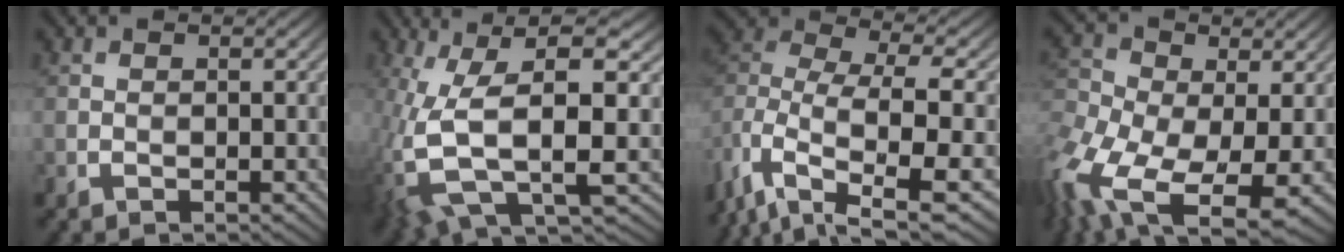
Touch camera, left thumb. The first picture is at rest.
{"total": 12.9, "force": [-0.9, 4.5, 12.1], "torque": [-0.280, -0.012, 0.001]}
{"total": 11.8, "force": [-3.4, 5.8, 9.7], "torque": [-0.225, -0.019, -0.033]}
{"total": 14.3, "force": [-6.0, 7.7, 10.4], "torque": [-0.260, -0.025, -0.111]}